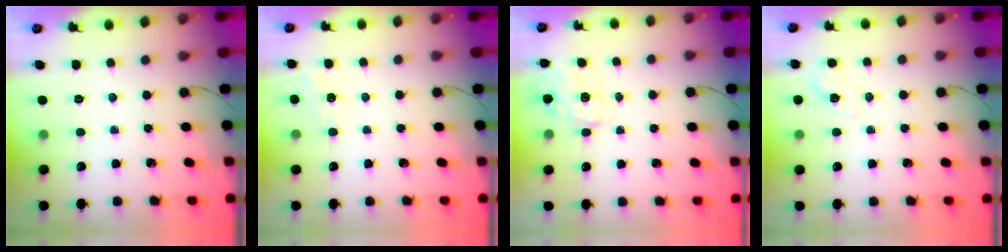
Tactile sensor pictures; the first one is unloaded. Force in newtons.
{"total": 2.3, "press": 1.6, "slide": 1.7}
{"total": 6.2, "press": 6.1, "slide": 0.9}
{"total": 3.2, "press": 2.8, "slide": 1.6}